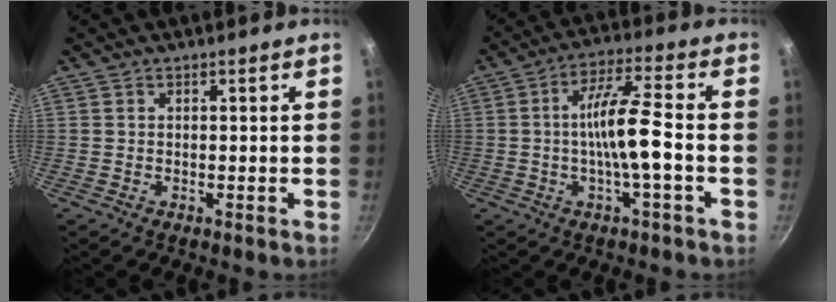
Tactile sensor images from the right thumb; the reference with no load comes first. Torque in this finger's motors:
{"motor_torque": [2.35, 2.49, 2.49, -0.28, 0.64]}